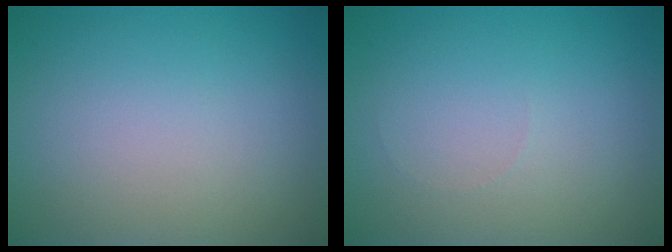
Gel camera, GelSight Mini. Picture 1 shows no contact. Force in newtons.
{"total": 0.0}